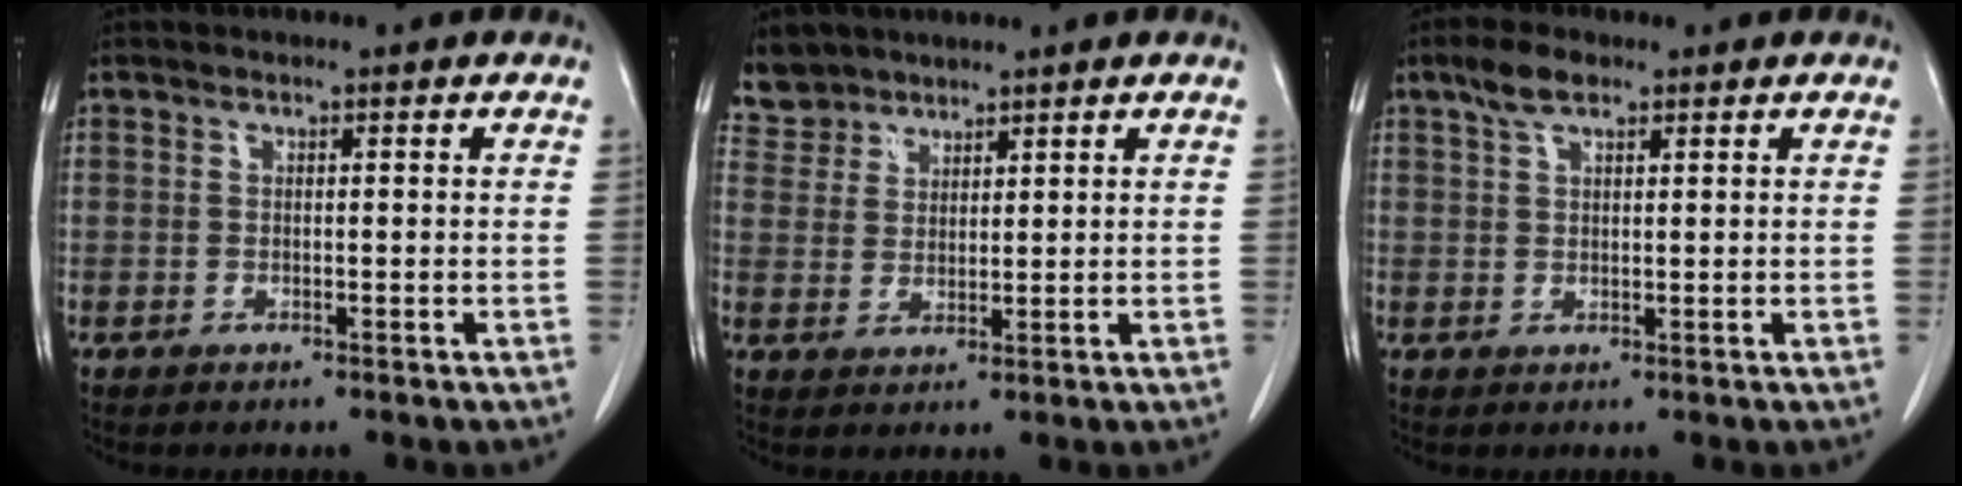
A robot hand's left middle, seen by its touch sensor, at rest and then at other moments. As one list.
[{"total": 4.5, "force": [3.9, 2.1, -0.5], "torque": [0.014, 0.005, 0.078]}, {"total": 3.6, "force": [2.4, 1.4, 2.3], "torque": [-0.052, 0.010, 0.048]}]